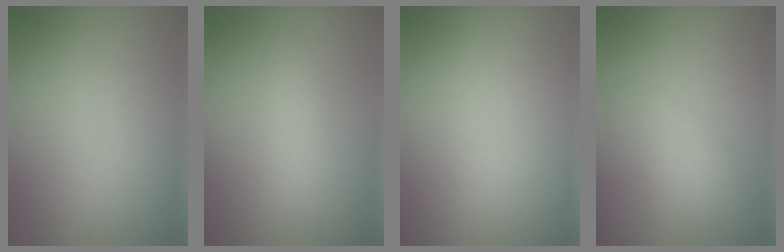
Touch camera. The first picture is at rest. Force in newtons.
{"total": 1.8, "press": 1.8, "slide": 0.0}
{"total": 0.0}
{"total": 2.3, "press": 2.3, "slide": 0.0}